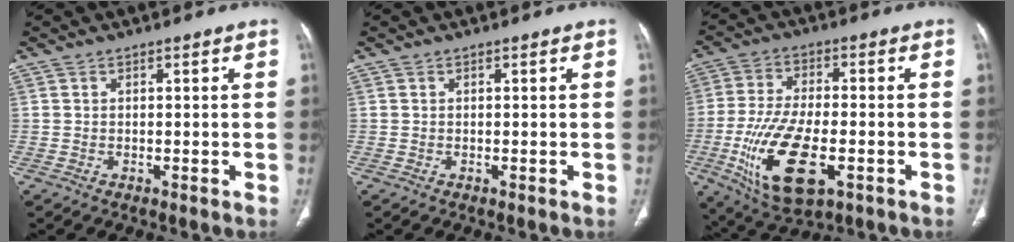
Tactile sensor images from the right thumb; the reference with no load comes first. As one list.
[{"total": 0.0}, {"total": 17.0, "force": [-5.3, 7.6, 14.2], "torque": [-0.279, 0.001, -0.082]}]